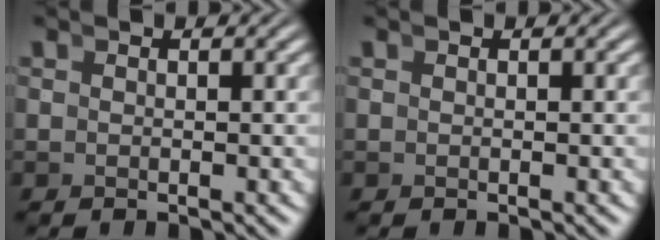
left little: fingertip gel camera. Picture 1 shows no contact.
{"total": 0.0}